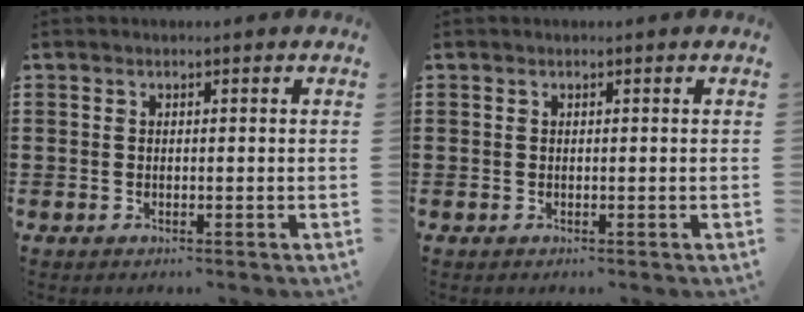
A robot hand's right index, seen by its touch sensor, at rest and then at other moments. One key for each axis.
{"total": 0.0}